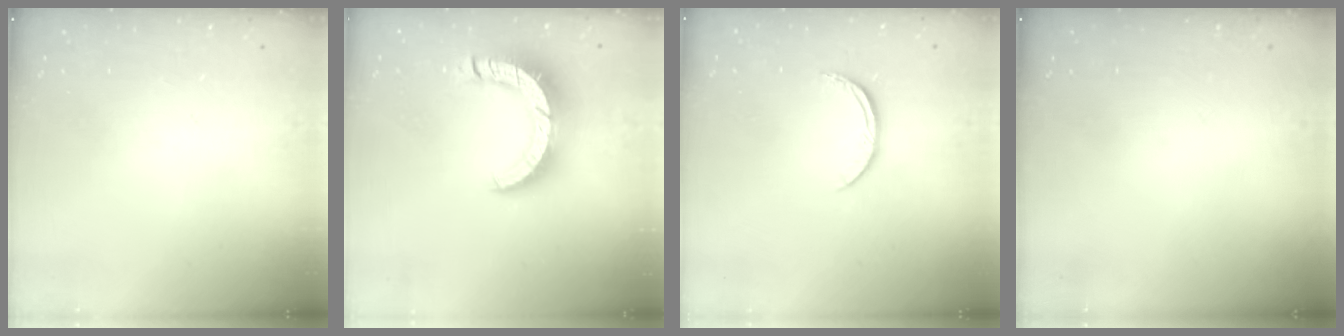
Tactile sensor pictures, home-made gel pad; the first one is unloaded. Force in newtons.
{"total": 13.5, "press": 13.4, "slide": 1.5}
{"total": 6.2, "press": 6.1, "slide": 0.7}
{"total": 0.0}